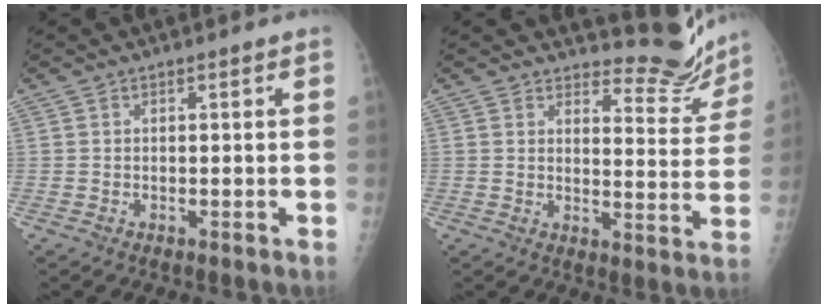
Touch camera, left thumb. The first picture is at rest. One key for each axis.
{"total": 9.9, "fx": 9.8, "fy": 1.9, "fz": -0.1, "tx": 0.030, "ty": -0.117, "tz": 0.111}